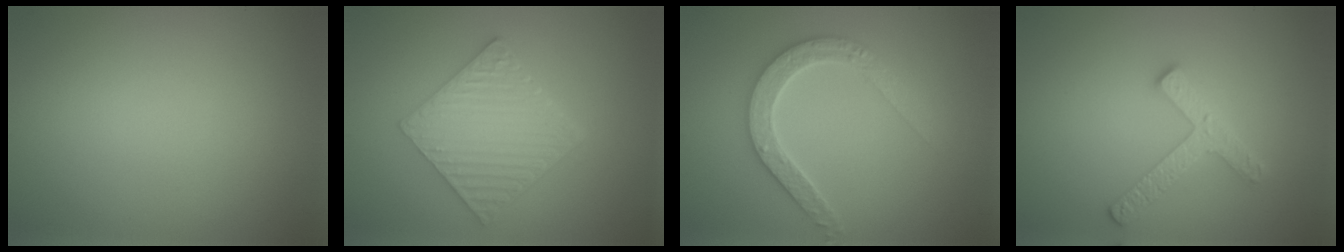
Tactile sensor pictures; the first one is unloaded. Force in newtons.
{"total": 6.5, "press": 4.6, "slide": 4.5}
{"total": 3.3, "press": 3.3, "slide": 0.6}
{"total": 2.6, "press": 2.6, "slide": 0.4}